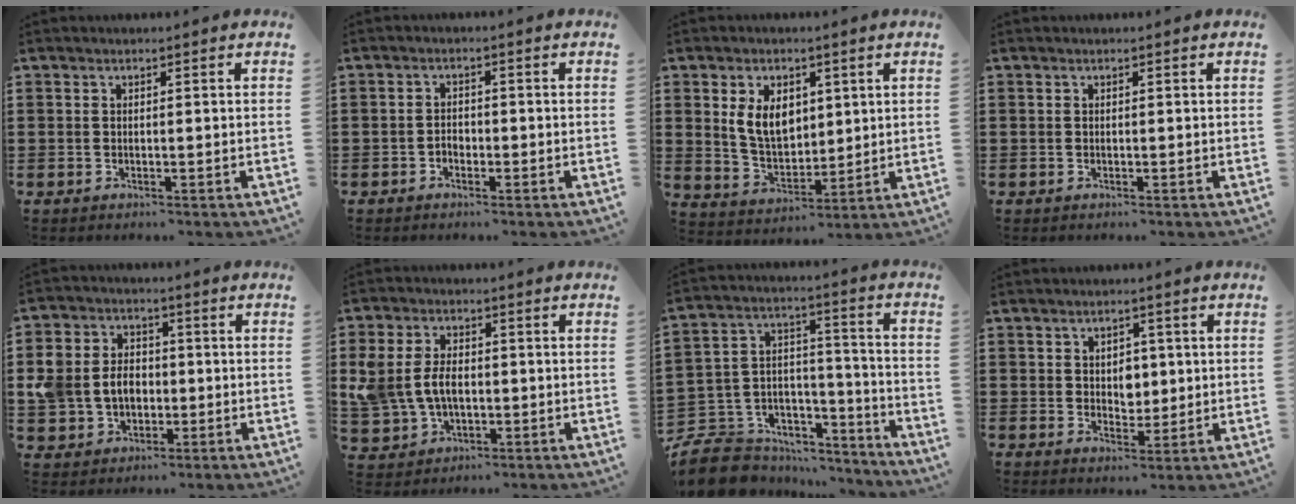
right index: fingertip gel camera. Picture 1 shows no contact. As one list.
[{"total": 1.5, "force": [-0.8, 1.0, 0.7], "torque": [-0.017, 0.001, -0.017]}, {"total": 7.2, "force": [2.1, 4.7, 5.1], "torque": [-0.112, 0.009, 0.035]}, {"total": 0.0}, {"total": 6.9, "force": [-0.5, 5.9, 3.4], "torque": [-0.100, 0.013, -0.015]}, {"total": 6.0, "force": [-0.1, 4.4, 4.0], "torque": [-0.106, 0.006, -0.007]}, {"total": 8.3, "force": [-6.4, 5.1, 1.5], "torque": [-0.059, 0.000, -0.120]}, {"total": 3.5, "force": [1.0, 2.9, 1.7], "torque": [-0.027, 0.006, 0.013]}]